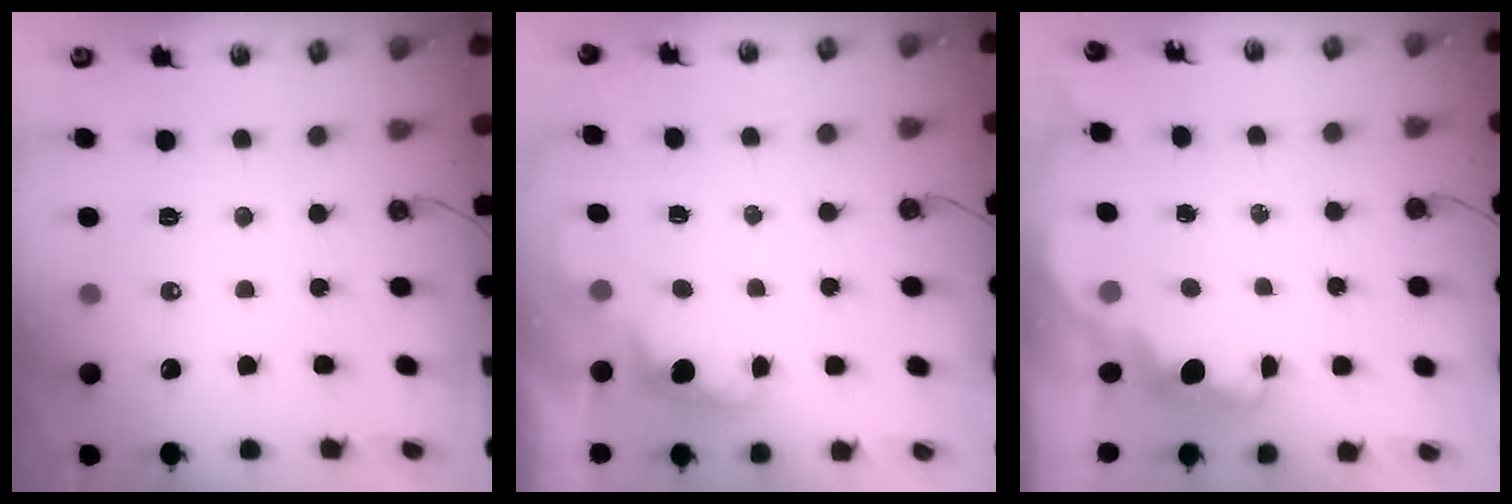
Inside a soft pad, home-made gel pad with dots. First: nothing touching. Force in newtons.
{"total": 0.9, "press": 0.6, "slide": 0.7}
{"total": 1.8, "press": 1.7, "slide": 0.7}